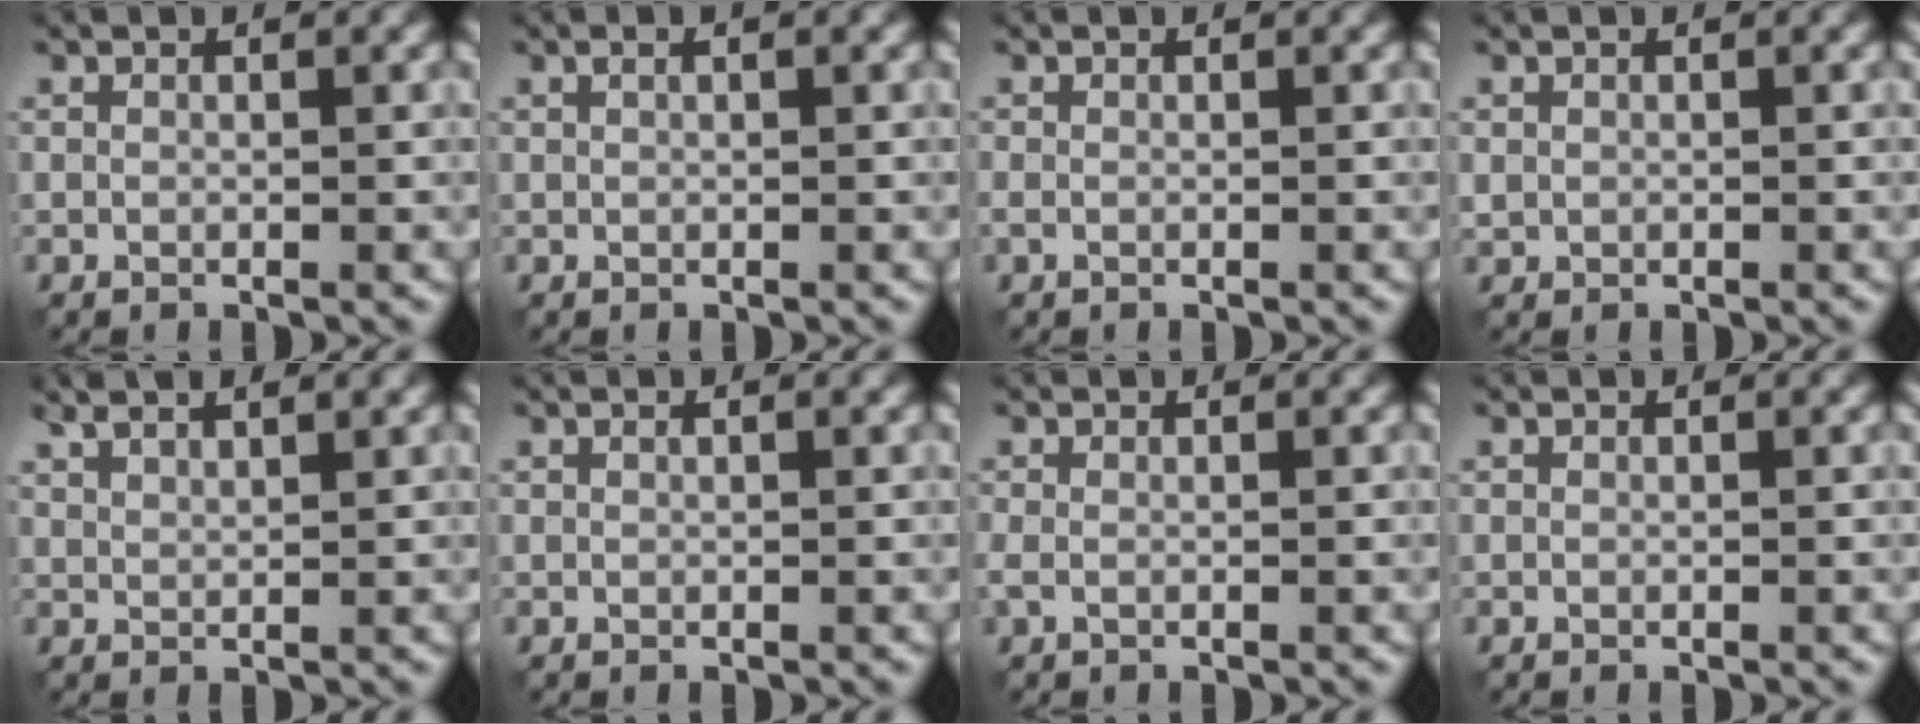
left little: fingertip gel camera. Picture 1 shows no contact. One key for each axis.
{"total": 0.9, "fx": 0.4, "fy": 0.2, "fz": 0.7, "tx": -0.015, "ty": 0.003, "tz": 0.007}
{"total": 0.5, "fx": -0.2, "fy": 0.3, "fz": 0.4, "tx": -0.014, "ty": -0.003, "tz": -0.004}
{"total": 0.6, "fx": 0.2, "fy": 0.6, "fz": 0.1, "tx": 0.000, "ty": -0.003, "tz": 0.007}
{"total": 3.7, "fx": 2.6, "fy": 1.1, "fz": 2.4, "tx": -0.033, "ty": 0.011, "tz": 0.033}
{"total": 0.6, "fx": 0.3, "fy": 0.1, "fz": 0.5, "tx": -0.010, "ty": 0.003, "tz": 0.004}
{"total": 0.9, "fx": -0.3, "fy": 0.4, "fz": 0.7, "tx": -0.023, "ty": -0.003, "tz": -0.006}
{"total": 0.0}